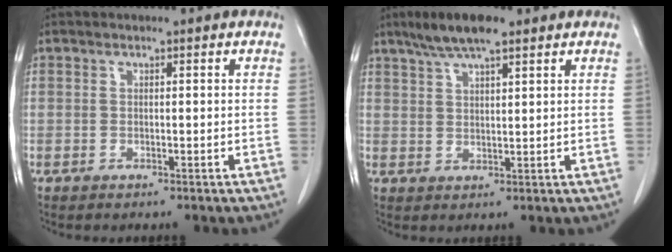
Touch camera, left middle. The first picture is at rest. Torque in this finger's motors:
{"motor_torque": [0.72, -0.67, 0.09, 0.06]}